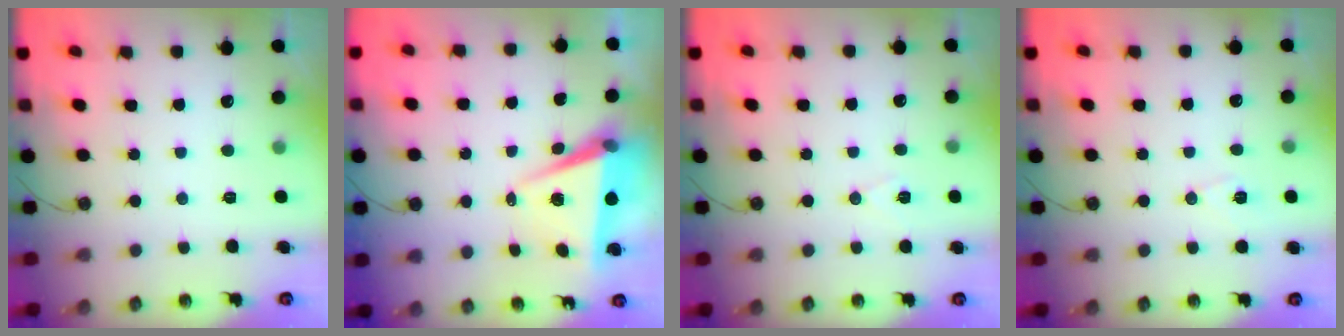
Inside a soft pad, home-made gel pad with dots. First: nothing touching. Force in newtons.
{"total": 6.7, "press": 5.1, "slide": 4.4}
{"total": 6.5, "press": 4.8, "slide": 4.4}
{"total": 6.7, "press": 5.7, "slide": 3.6}